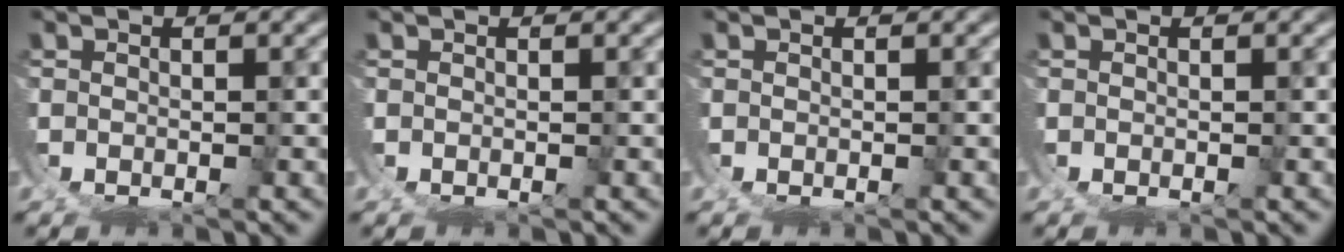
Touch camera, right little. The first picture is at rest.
{"total": 0.0}
{"total": 0.0}
{"total": 0.0}